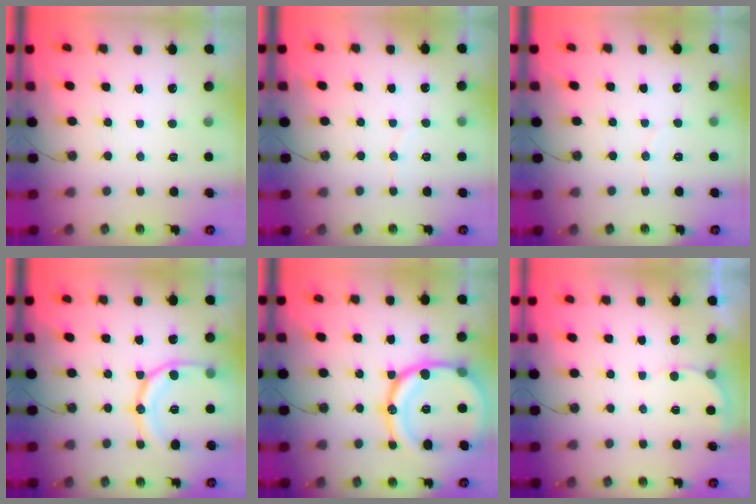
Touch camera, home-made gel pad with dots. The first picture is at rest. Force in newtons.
{"total": 2.3, "press": 2.3, "slide": 0.2}
{"total": 2.3, "press": 2.3, "slide": 0.2}
{"total": 16.6, "press": 16.5, "slide": 1.8}
{"total": 23.3, "press": 23.2, "slide": 1.9}
{"total": 3.4, "press": 3.4, "slide": 0.3}